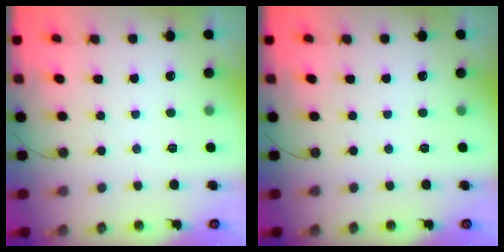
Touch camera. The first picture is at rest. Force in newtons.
{"total": 0.0}